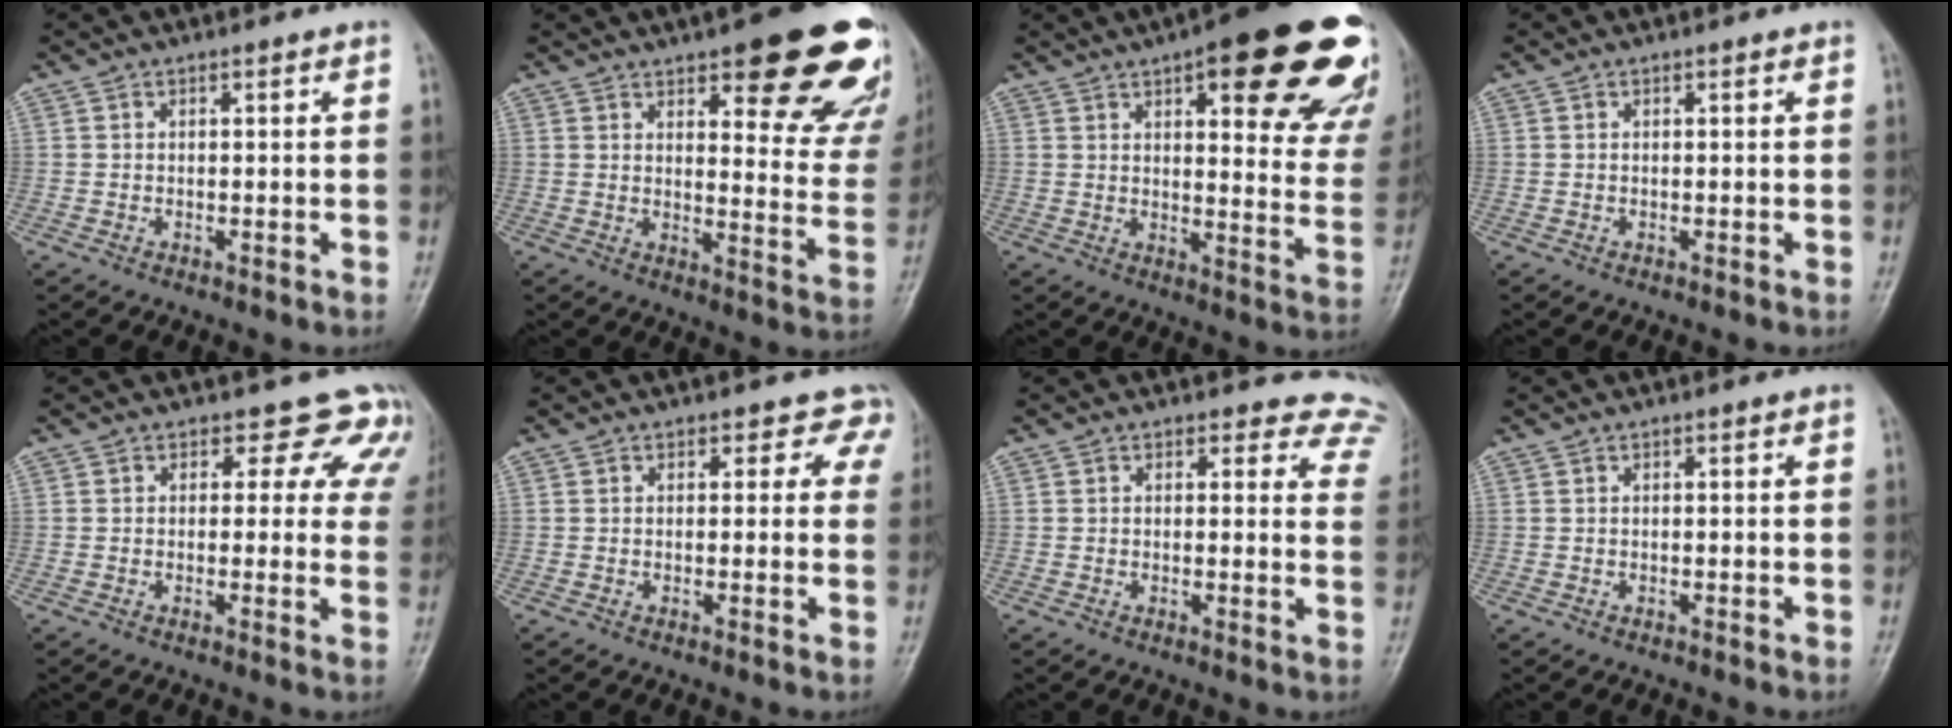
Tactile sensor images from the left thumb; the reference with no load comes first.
{"total": 22.3, "force": [13.5, 7.1, 16.3], "torque": [-0.155, -0.059, 0.161]}
{"total": 26.0, "force": [14.3, 7.9, 20.3], "torque": [-0.203, -0.036, 0.173]}
{"total": 0.0}
{"total": 7.3, "force": [5.5, 4.5, 1.8], "torque": [0.028, -0.020, 0.035]}
{"total": 3.8, "force": [2.7, 2.6, 0.4], "torque": [0.035, -0.011, 0.004]}
{"total": 8.5, "force": [7.5, 4.1, 0.5], "torque": [0.055, -0.033, 0.040]}
{"total": 0.0}